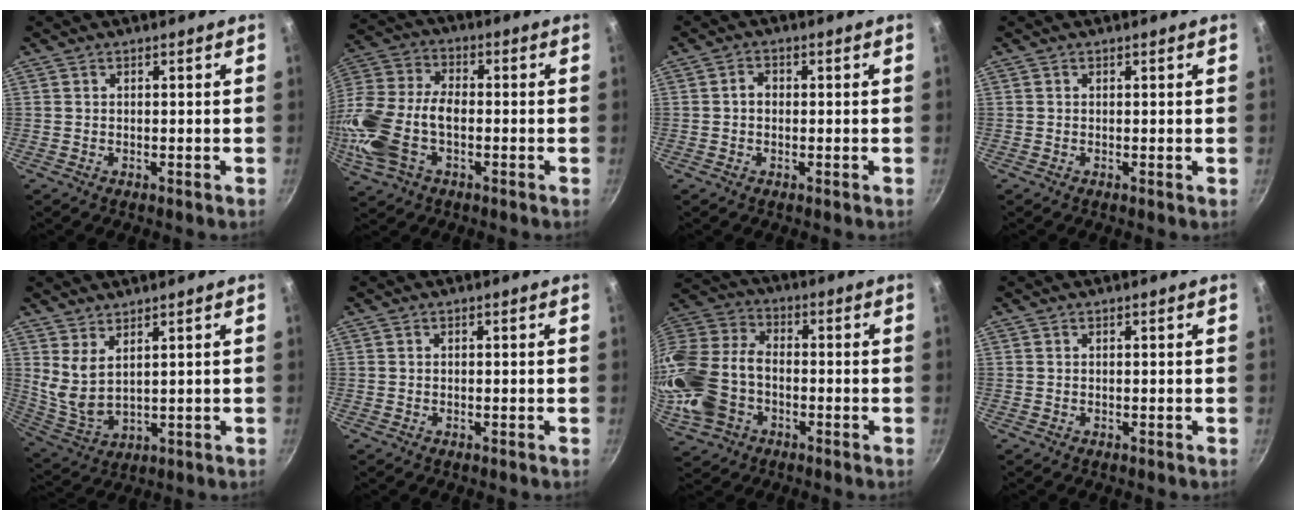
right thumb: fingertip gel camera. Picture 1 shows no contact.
{"total": 17.2, "force": [-3.9, 10.3, 13.2], "torque": [-0.283, 0.024, -0.085]}
{"total": 2.1, "force": [-0.1, 1.7, 1.2], "torque": [-0.014, 0.008, -0.005]}
{"total": 0.0}
{"total": 6.4, "force": [3.7, 2.6, 4.5], "torque": [-0.081, -0.047, 0.085]}
{"total": 0.0}
{"total": 19.8, "force": [-5.5, 14.2, 12.7], "torque": [-0.292, 0.044, -0.115]}
{"total": 0.0}